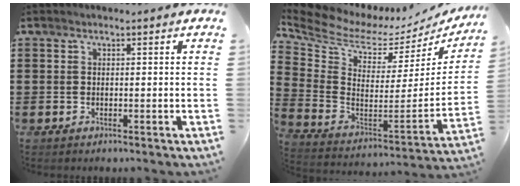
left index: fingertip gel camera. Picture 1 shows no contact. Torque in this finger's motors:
{"motor_torque": [2.14, 0.00, 0.53, 0.09]}